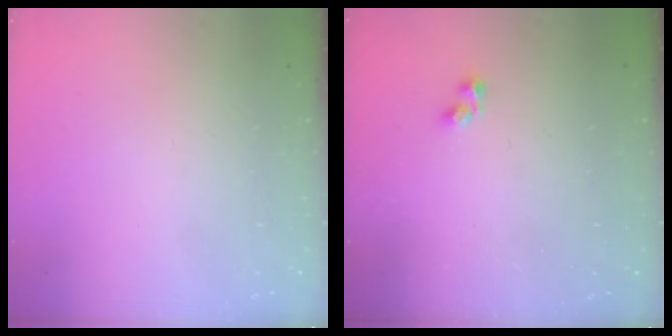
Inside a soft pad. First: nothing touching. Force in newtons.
{"total": 1.4, "press": 1.2, "slide": 0.7}